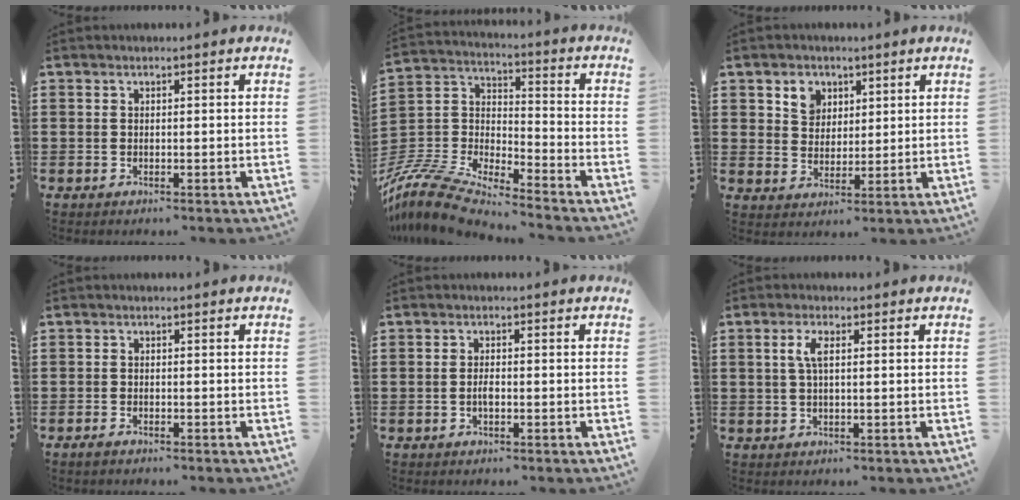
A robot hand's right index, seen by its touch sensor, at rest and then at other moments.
{"total": 9.9, "force": [-9.3, 1.3, 3.2], "torque": [-0.096, -0.001, -0.196]}
{"total": 4.3, "force": [2.4, 3.4, 1.0], "torque": [-0.028, 0.010, 0.042]}
{"total": 0.8, "force": [-0.7, 0.3, 0.3], "torque": [-0.007, -0.003, -0.013]}
{"total": 1.4, "force": [-0.5, 0.5, 1.3], "torque": [-0.024, 0.000, -0.009]}
{"total": 2.9, "force": [0.6, 0.9, 2.7], "torque": [-0.054, 0.007, 0.008]}